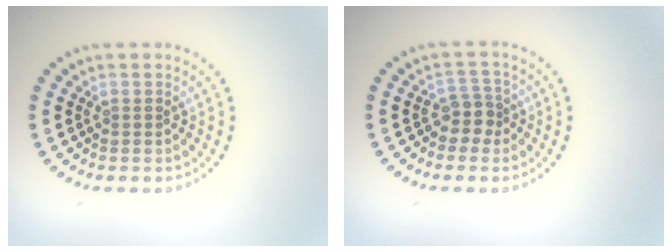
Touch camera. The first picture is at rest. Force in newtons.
{"total": 2.0, "press": 1.6, "slide": 1.3}